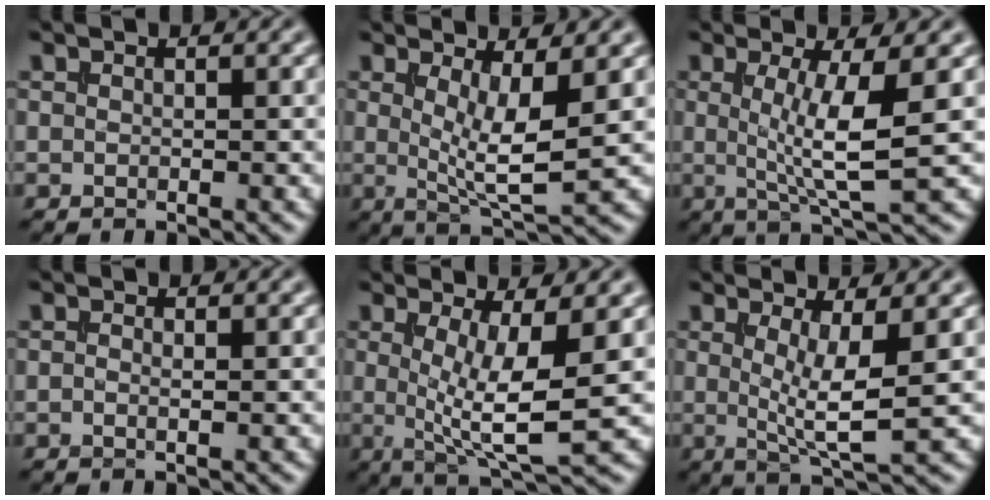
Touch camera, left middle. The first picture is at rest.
{"total": 5.3, "force": [0.7, 1.4, 5.0], "torque": [-0.083, -0.015, 0.015]}
{"total": 5.7, "force": [0.4, 1.1, 5.6], "torque": [-0.095, -0.008, 0.008]}
{"total": 0.7, "force": [0.0, 0.2, 0.7], "torque": [-0.013, -0.004, -0.002]}
{"total": 6.8, "force": [0.0, 1.7, 6.6], "torque": [-0.110, -0.013, 0.003]}
{"total": 4.8, "force": [0.4, 1.0, 4.7], "torque": [-0.080, -0.013, 0.008]}